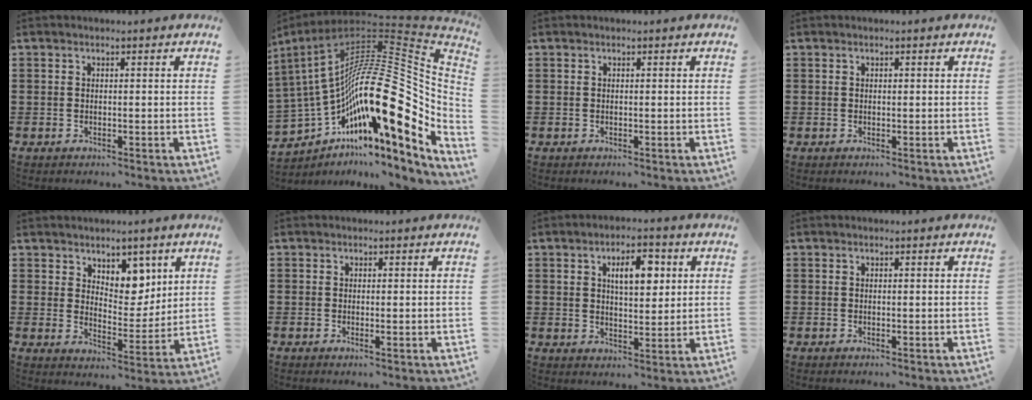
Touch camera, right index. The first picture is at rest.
{"total": 26.1, "force": [-2.9, 10.7, 23.6], "torque": [-0.451, -0.024, -0.069]}
{"total": 0.0}
{"total": 0.0}
{"total": 6.2, "force": [4.4, 3.9, 1.8], "torque": [-0.035, -0.019, 0.077]}
{"total": 0.6, "force": [-0.1, 0.0, 0.6], "torque": [-0.010, -0.003, -0.001]}
{"total": 6.4, "force": [2.3, 2.8, 5.3], "torque": [-0.087, 0.003, 0.031]}
{"total": 0.0}